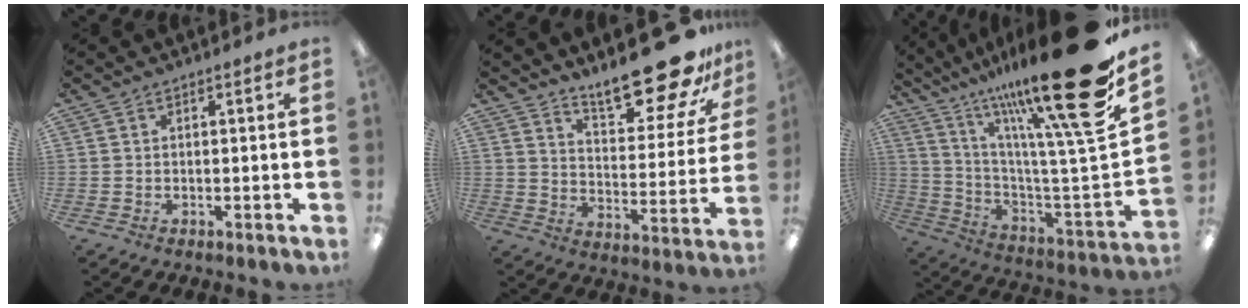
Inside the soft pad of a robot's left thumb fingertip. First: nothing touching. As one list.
[{"total": 20.1, "force": [16.0, 6.0, 10.7], "torque": [-0.148, -0.116, 0.265]}, {"total": 29.2, "force": [18.0, 5.1, 22.4], "torque": [-0.331, -0.133, 0.289]}]